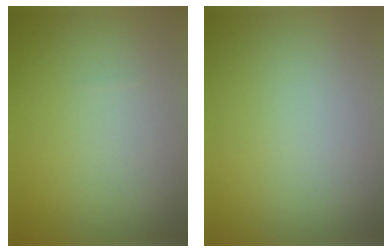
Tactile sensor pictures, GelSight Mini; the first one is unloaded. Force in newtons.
{"total": 0.0}